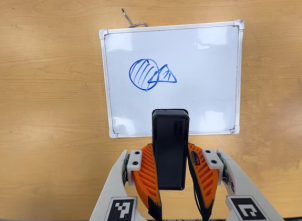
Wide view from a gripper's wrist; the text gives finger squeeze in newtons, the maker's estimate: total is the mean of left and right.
{"total": 5.1, "left": 3.6, "right": 6.6}